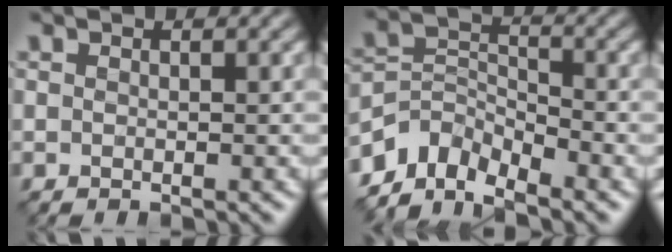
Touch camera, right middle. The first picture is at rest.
{"total": 4.6, "force": [-3.9, 2.1, 1.2], "torque": [-0.019, -0.002, -0.083]}